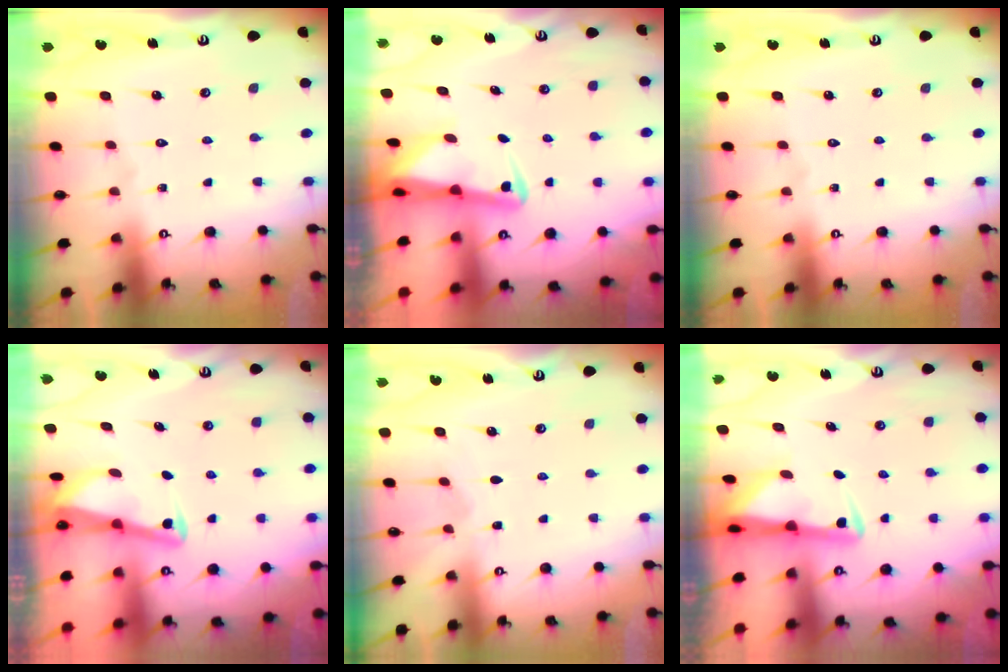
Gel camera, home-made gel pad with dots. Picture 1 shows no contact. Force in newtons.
{"total": 2.7, "press": 2.6, "slide": 0.6}
{"total": 0.0}
{"total": 3.4, "press": 3.4, "slide": 0.3}
{"total": 2.8, "press": 2.8, "slide": 0.3}
{"total": 2.8, "press": 2.8, "slide": 0.6}